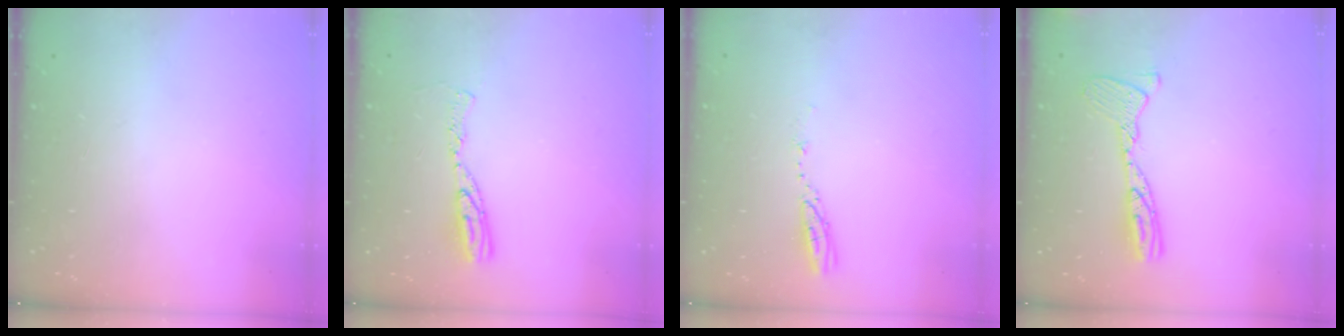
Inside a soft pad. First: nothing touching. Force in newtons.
{"total": 8.2, "press": 8.1, "slide": 0.7}
{"total": 3.8, "press": 3.8, "slide": 0.4}
{"total": 12.0, "press": 11.9, "slide": 1.1}